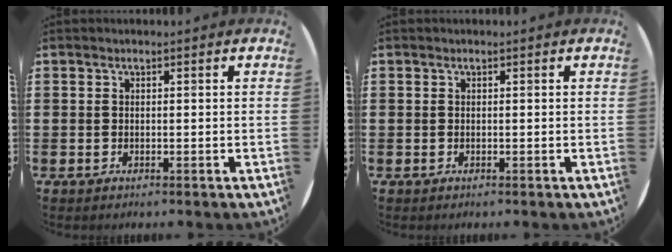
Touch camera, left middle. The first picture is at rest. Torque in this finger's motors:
{"motor_torque": [-0.04, 0.03, 0.00, 0.00]}